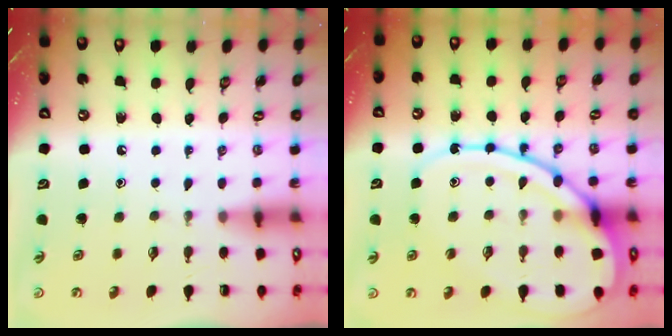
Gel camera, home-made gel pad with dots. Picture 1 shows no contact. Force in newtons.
{"total": 17.3, "press": 17.2, "slide": 1.6}